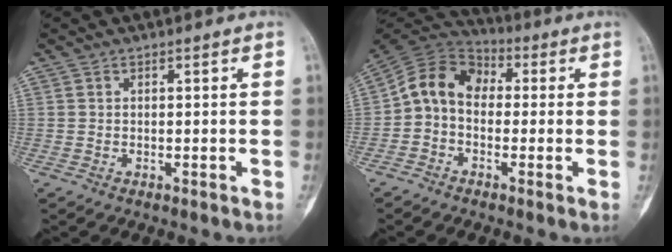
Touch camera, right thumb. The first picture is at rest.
{"total": 10.2, "force": [-0.2, 7.8, 6.5], "torque": [-0.096, 0.036, -0.026]}